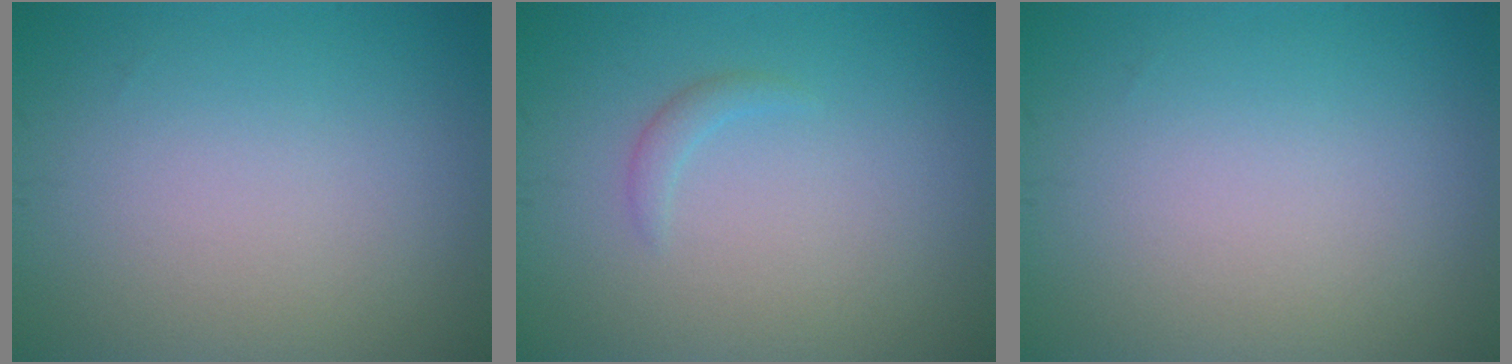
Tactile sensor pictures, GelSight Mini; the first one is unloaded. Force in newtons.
{"total": 0.9, "press": 0.9, "slide": 0.1}
{"total": 0.0}